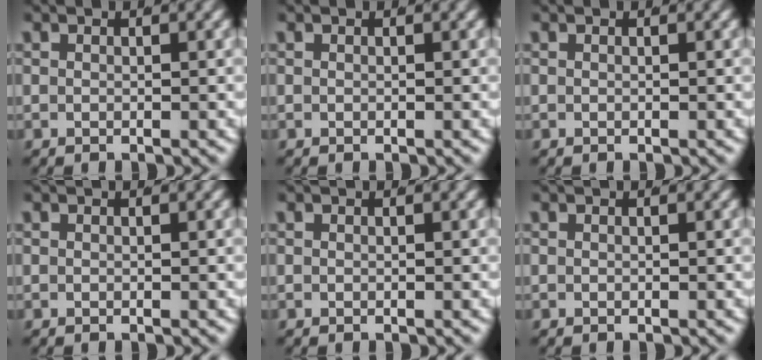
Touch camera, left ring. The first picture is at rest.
{"total": 0.0}
{"total": 0.0}
{"total": 0.0}
{"total": 0.0}
{"total": 1.1, "force": [-0.3, -1.0, -0.3], "torque": [0.012, -0.013, 0.007]}